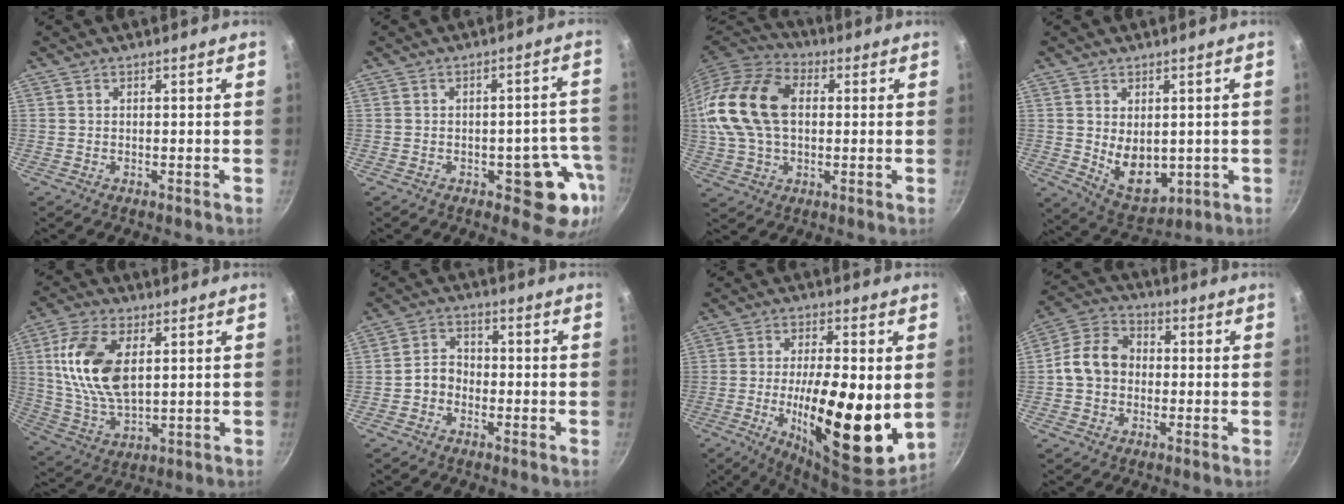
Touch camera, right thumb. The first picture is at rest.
{"total": 10.1, "force": [-4.1, 5.2, 7.6], "torque": [-0.026, 0.031, -0.048]}
{"total": 19.3, "force": [2.2, 12.9, 14.2], "torque": [-0.271, 0.028, 0.030]}
{"total": 9.3, "force": [0.2, 6.3, 6.9], "torque": [-0.088, -0.020, 0.028]}
{"total": 15.2, "force": [3.7, 8.3, 12.2], "torque": [-0.231, -0.012, 0.080]}
{"total": 4.4, "force": [-1.4, 3.6, 2.1], "torque": [-0.013, 0.023, -0.034]}
{"total": 19.2, "force": [-2.1, 6.3, 18.1], "torque": [-0.276, -0.012, -0.032]}
{"total": 9.8, "force": [-0.5, 7.9, 5.8], "torque": [-0.078, 0.027, -0.028]}